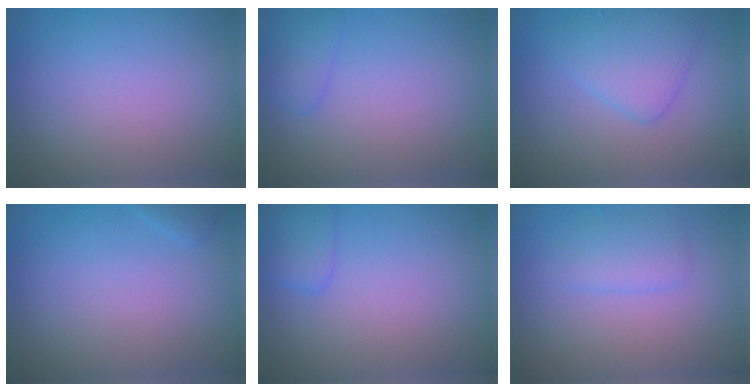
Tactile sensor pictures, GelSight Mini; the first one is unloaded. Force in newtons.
{"total": 1.3, "press": 1.3, "slide": 0.1}
{"total": 1.9, "press": 1.9, "slide": 0.1}
{"total": 0.7, "press": 0.7, "slide": 0.1}
{"total": 1.6, "press": 1.6, "slide": 0.1}
{"total": 1.9, "press": 1.9, "slide": 0.1}